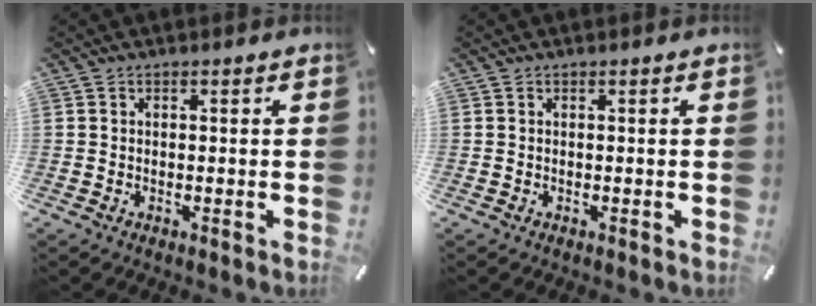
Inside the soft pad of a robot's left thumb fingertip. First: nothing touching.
{"total": 0.0}